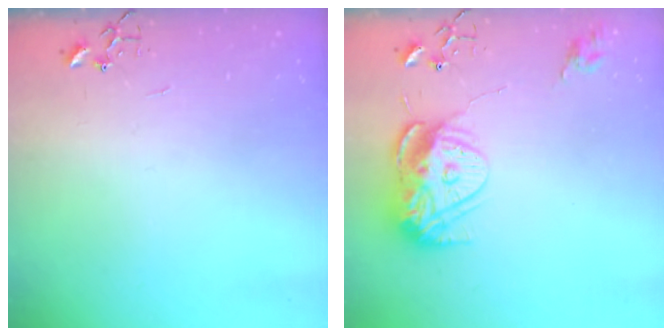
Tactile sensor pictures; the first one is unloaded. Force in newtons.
{"total": 12.9, "press": 12.9, "slide": 1.2}